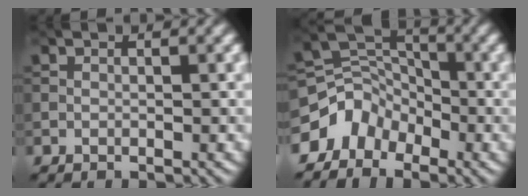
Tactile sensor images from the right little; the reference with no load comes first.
{"total": 4.7, "force": [-3.3, 3.1, 1.0], "torque": [-0.010, 0.008, -0.071]}